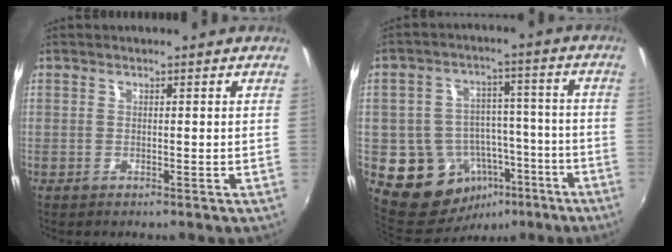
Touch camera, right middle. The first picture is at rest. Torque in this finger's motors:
{"motor_torque": [0.30, -0.53, 0.15, 0.01]}